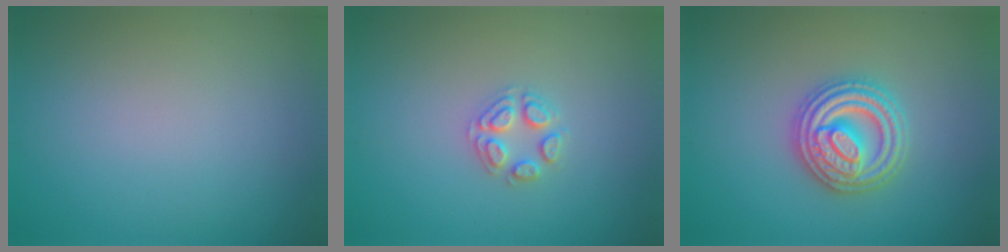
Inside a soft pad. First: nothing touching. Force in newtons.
{"total": 2.2, "press": 2.2, "slide": 0.2}
{"total": 4.5, "press": 4.5, "slide": 0.6}